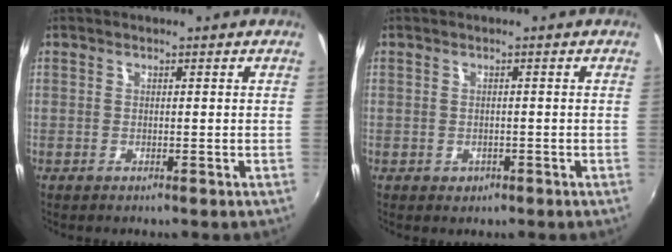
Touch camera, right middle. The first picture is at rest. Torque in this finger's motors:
{"motor_torque": [0.31, -0.27, -0.02, 0.00]}